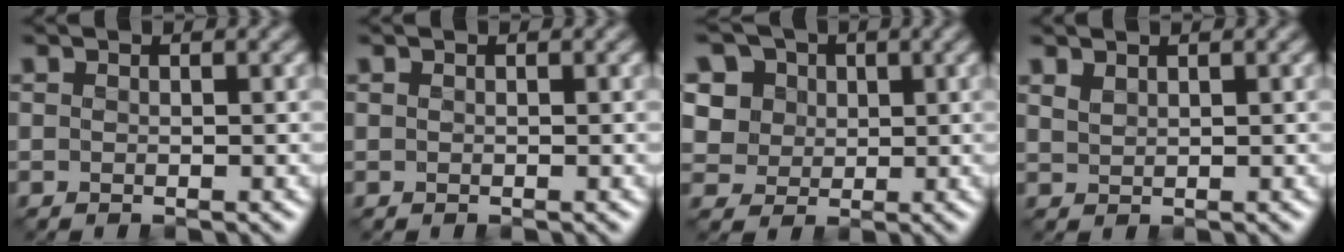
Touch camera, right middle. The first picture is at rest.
{"total": 0.0}
{"total": 8.0, "force": [3.8, 6.3, 3.0], "torque": [-0.070, 0.014, 0.054]}
{"total": 1.2, "force": [1.0, 0.4, 0.4], "torque": [-0.016, 0.000, 0.025]}